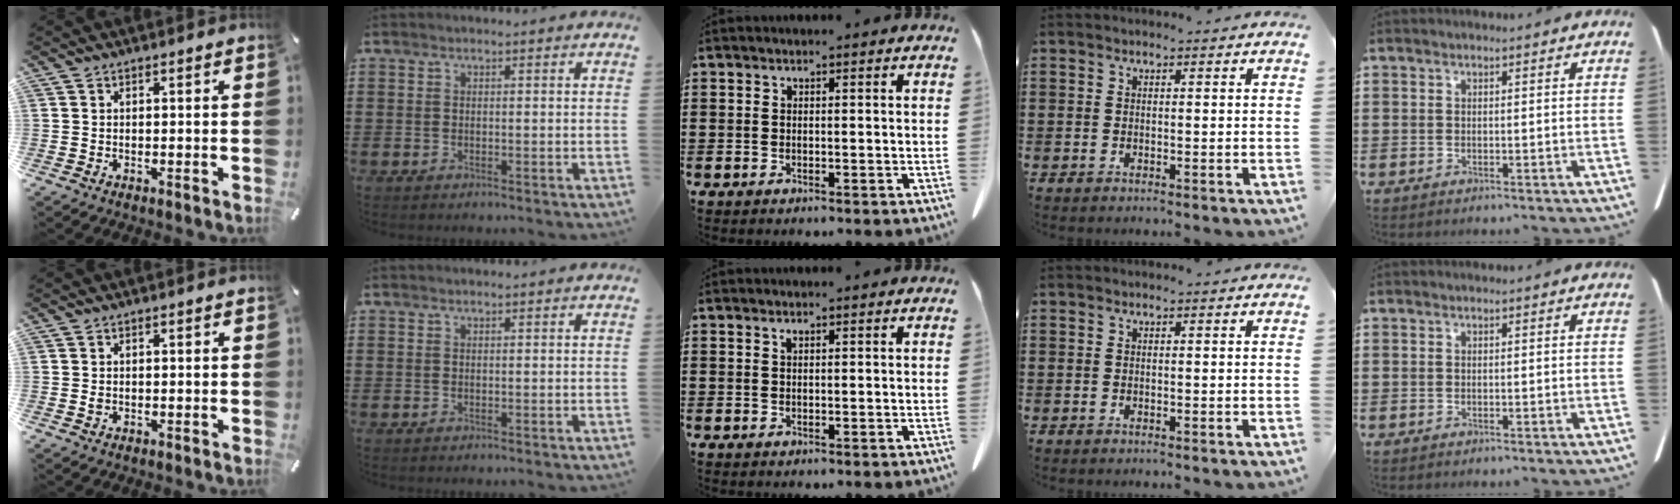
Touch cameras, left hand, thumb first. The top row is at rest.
{"thumb": {"total": 0.8, "force": [0.0, 0.6, 0.5], "torque": [-0.012, 0.001, -0.001]}, "middle": {"total": 0.6, "force": [0.4, 0.2, 0.5], "torque": [-0.011, -0.001, 0.008]}}